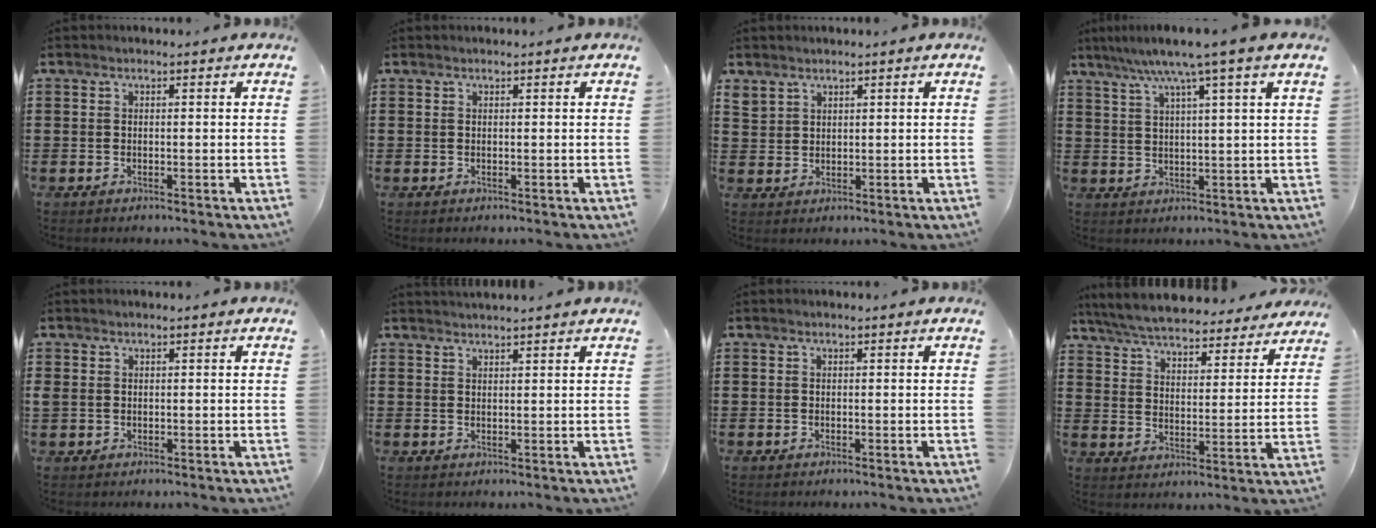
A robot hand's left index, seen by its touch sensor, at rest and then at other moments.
{"total": 0.0}
{"total": 2.2, "force": [1.8, 1.1, 0.0], "torque": [-0.006, 0.002, 0.037]}
{"total": 6.4, "force": [4.3, -0.8, 4.7], "torque": [-0.104, -0.010, 0.069]}
{"total": 0.6, "force": [0.1, 0.6, 0.2], "torque": [-0.007, 0.006, 0.001]}
{"total": 1.4, "force": [1.4, -0.2, 0.1], "torque": [-0.005, 0.000, 0.028]}
{"total": 0.0}
{"total": 6.3, "force": [6.2, 0.3, 1.4], "torque": [-0.057, -0.040, 0.107]}